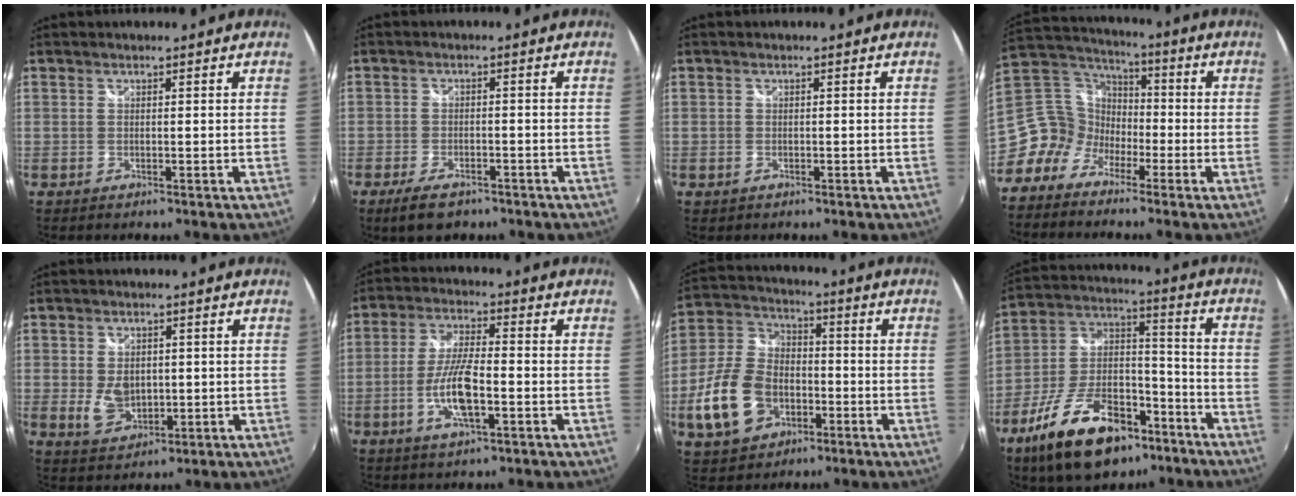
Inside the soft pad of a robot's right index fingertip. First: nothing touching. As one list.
[{"total": 6.6, "force": [-4.8, 2.8, 3.5], "torque": [-0.089, -0.009, -0.081]}, {"total": 1.3, "force": [-0.5, 1.1, 0.3], "torque": [-0.010, 0.001, -0.006]}, {"total": 9.7, "force": [-5.9, 7.3, 2.5], "torque": [-0.062, 0.036, -0.137]}, {"total": 6.2, "force": [-0.3, 4.4, 4.4], "torque": [-0.085, -0.005, 0.003]}, {"total": 9.5, "force": [-3.0, 2.3, 8.8], "torque": [-0.178, -0.003, -0.060]}, {"total": 14.6, "force": [-5.0, 9.9, 9.5], "torque": [-0.229, 0.012, -0.080]}, {"total": 22.2, "force": [-13.5, 10.8, 13.9], "torque": [-0.264, 0.006, -0.219]}]